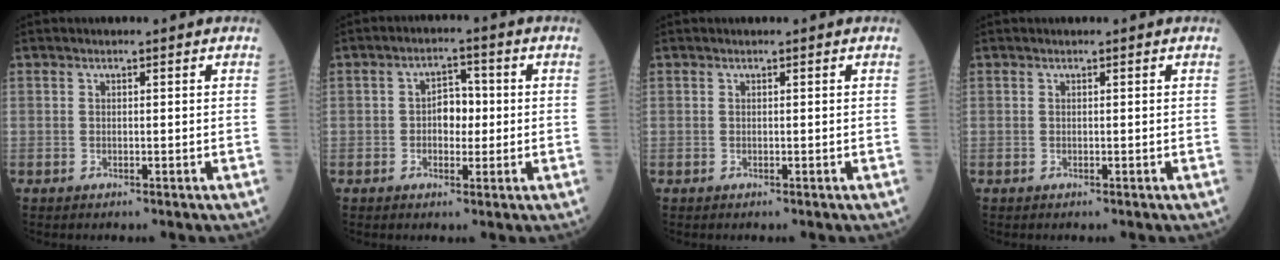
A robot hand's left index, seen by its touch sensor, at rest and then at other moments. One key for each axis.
{"total": 4.2, "fx": -0.7, "fy": 2.7, "fz": 3.2, "tx": -0.047, "ty": 0.013, "tz": -0.016}
{"total": 0.0}
{"total": 0.0}